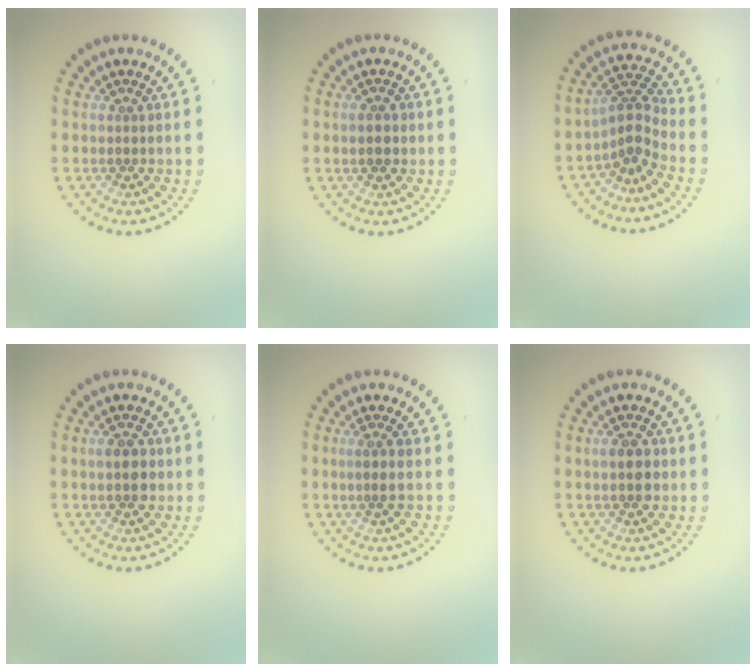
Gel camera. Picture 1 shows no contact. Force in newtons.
{"total": 2.3, "press": 2.3, "slide": 0.0}
{"total": 3.0, "press": 2.0, "slide": 2.2}
{"total": 3.0, "press": 3.0, "slide": 0.1}
{"total": 1.2, "press": 0.9, "slide": 0.8}
{"total": 3.0, "press": 3.0, "slide": 0.1}